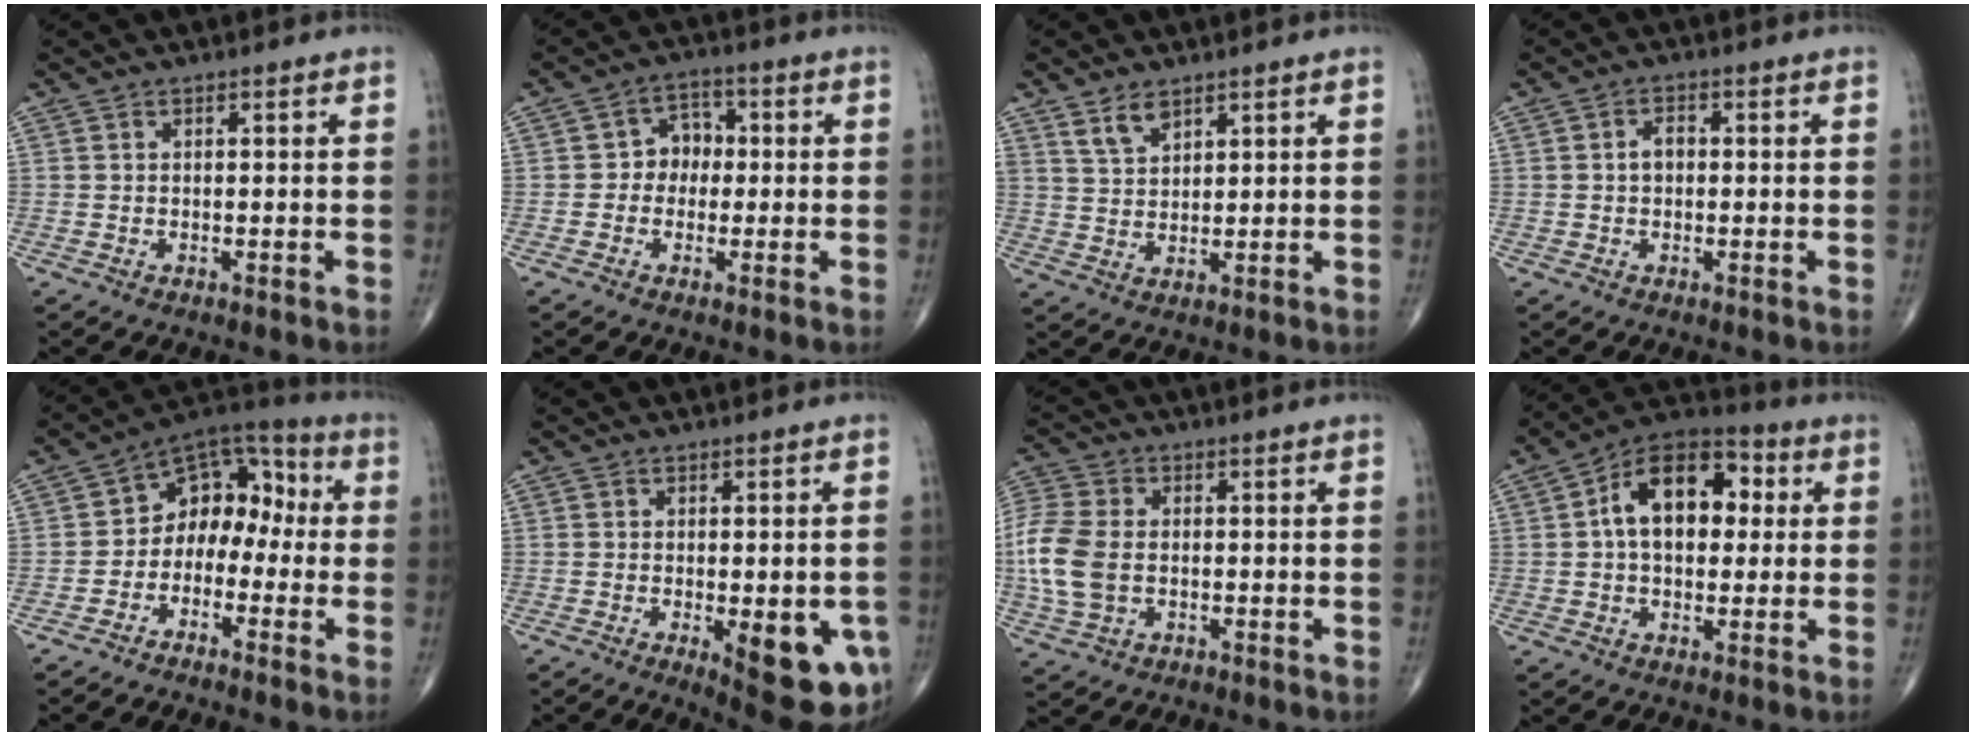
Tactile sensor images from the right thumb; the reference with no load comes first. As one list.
[{"total": 5.1, "force": [-0.2, 4.3, 2.7], "torque": [-0.009, 0.019, -0.016]}, {"total": 4.4, "force": [3.1, 2.2, 2.1], "torque": [-0.029, -0.020, 0.065]}, {"total": 2.4, "force": [0.0, 1.7, 1.7], "torque": [-0.023, 0.009, -0.004]}, {"total": 11.0, "force": [-1.8, 7.9, 7.4], "torque": [-0.071, 0.057, -0.049]}, {"total": 13.1, "force": [-3.8, 4.6, 11.6], "torque": [-0.126, -0.011, -0.034]}, {"total": 11.9, "force": [-1.0, 8.1, 8.7], "torque": [-0.209, 0.007, -0.022]}, {"total": 15.2, "force": [2.6, 9.5, 11.6], "torque": [-0.157, 0.027, 0.031]}]